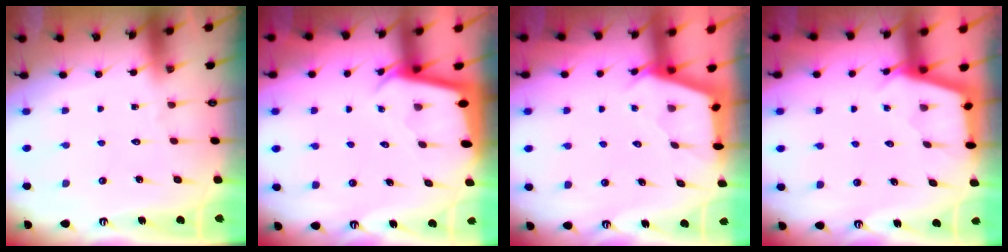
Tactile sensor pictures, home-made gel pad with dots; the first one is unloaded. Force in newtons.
{"total": 2.2, "press": 2.2, "slide": 0.1}
{"total": 2.7, "press": 2.7, "slide": 0.3}
{"total": 2.7, "press": 2.7, "slide": 0.3}